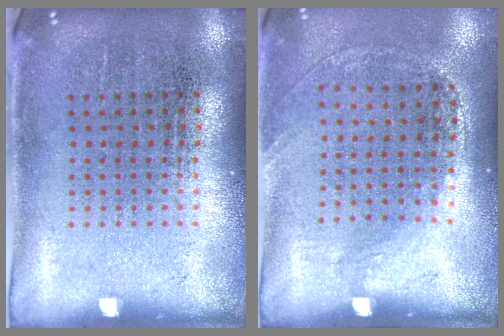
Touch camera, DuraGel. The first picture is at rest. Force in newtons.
{"total": 1.3, "press": 0.9, "slide": 0.9}